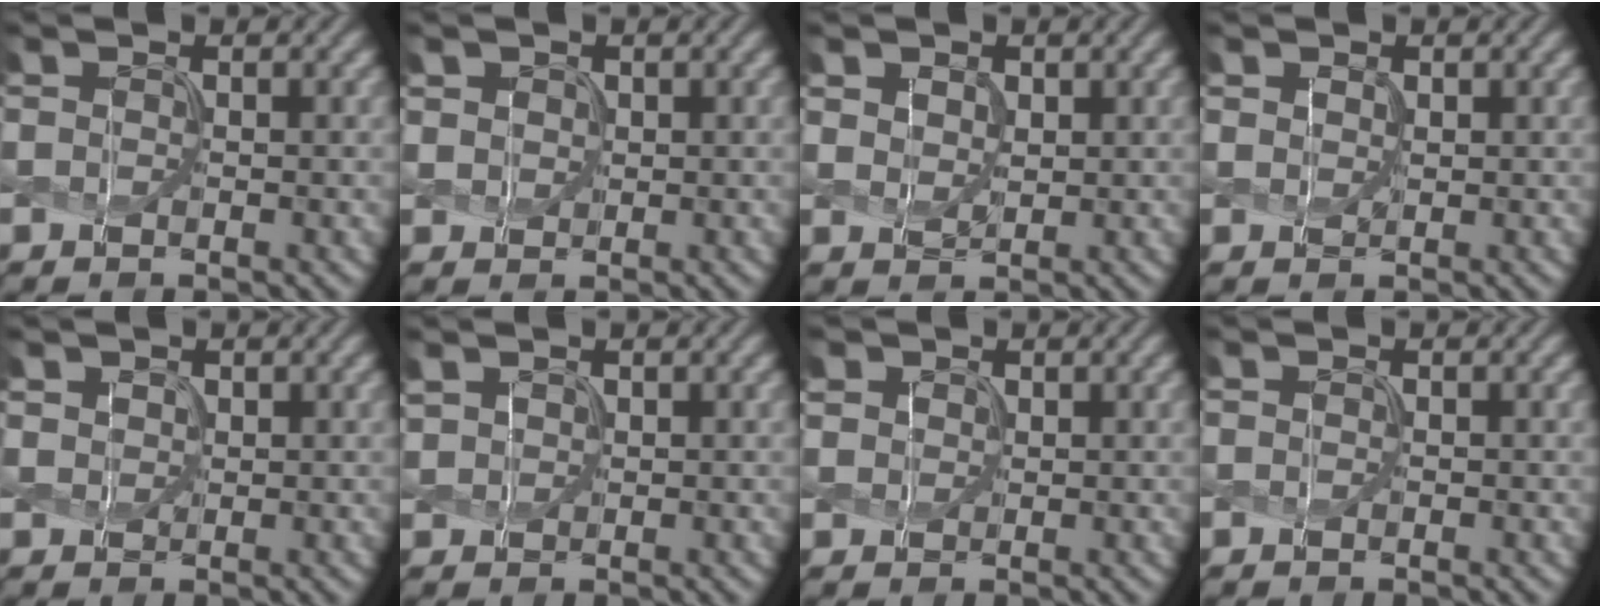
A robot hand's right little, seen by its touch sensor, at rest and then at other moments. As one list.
[{"total": 1.4, "force": [0.6, 1.1, 0.4], "torque": [-0.014, -0.002, 0.016]}, {"total": 1.7, "force": [0.9, 1.2, 0.7], "torque": [-0.022, -0.002, 0.018]}, {"total": 0.9, "force": [0.6, 0.7, 0.3], "torque": [-0.007, -0.003, 0.014]}, {"total": 1.1, "force": [0.7, 0.8, 0.2], "torque": [-0.008, -0.001, 0.016]}, {"total": 1.5, "force": [1.0, 1.0, 0.4], "torque": [-0.018, 0.002, 0.025]}, {"total": 1.8, "force": [1.1, 1.4, 0.5], "torque": [-0.020, 0.000, 0.026]}, {"total": 0.0}]